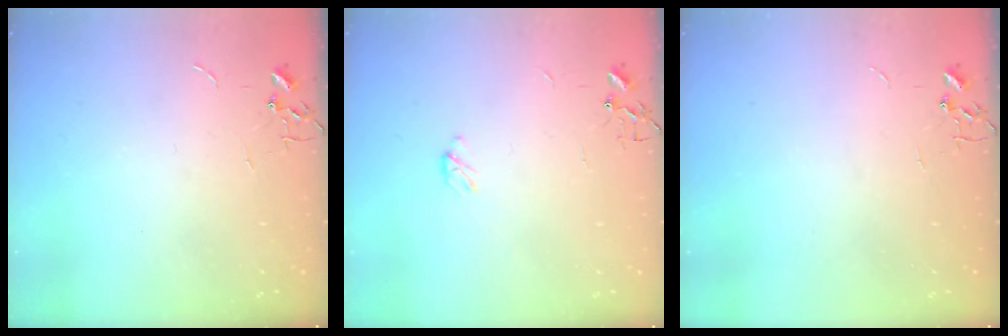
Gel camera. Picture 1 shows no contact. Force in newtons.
{"total": 2.9, "press": 2.9, "slide": 0.4}
{"total": 0.0}